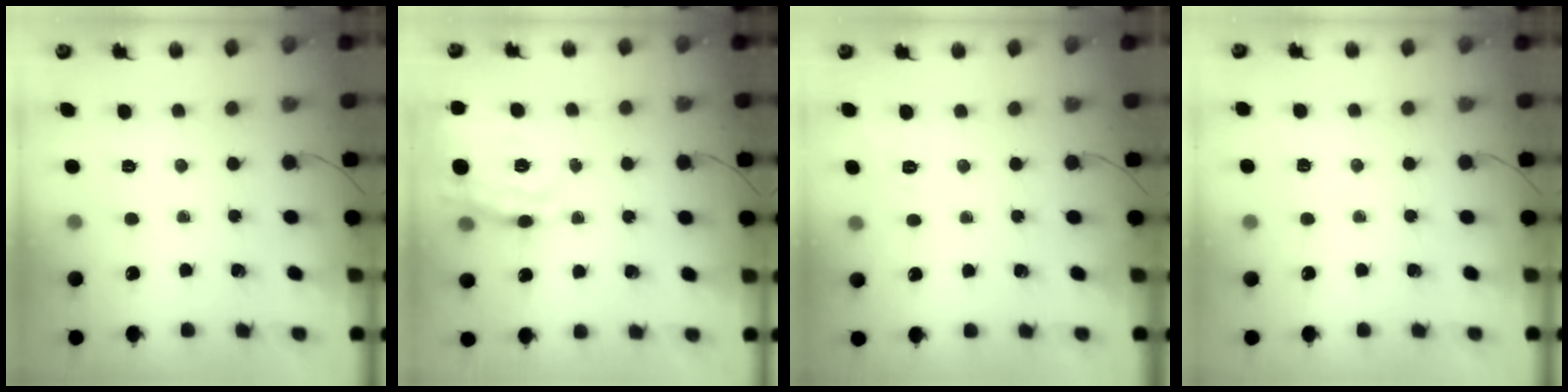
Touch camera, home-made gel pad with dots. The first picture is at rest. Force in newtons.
{"total": 20.3, "press": 20.2, "slide": 1.8}
{"total": 2.0, "press": 0.1, "slide": 2.0}
{"total": 1.9, "press": 1.3, "slide": 1.4}